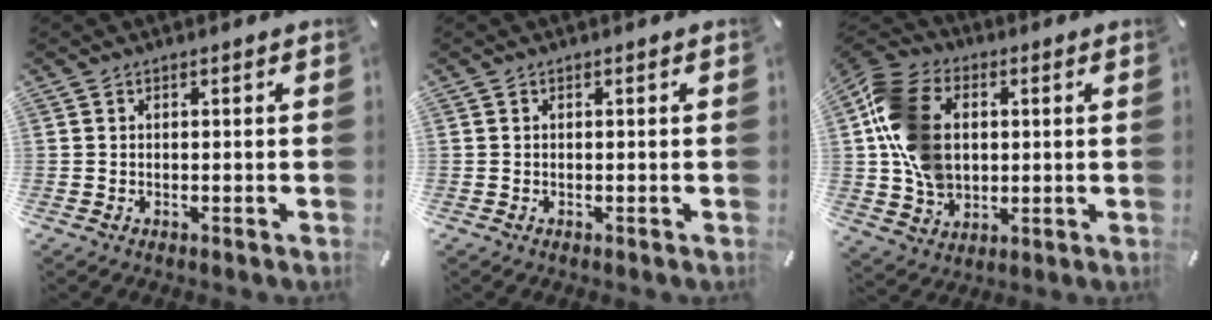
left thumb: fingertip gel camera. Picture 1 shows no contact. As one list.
[{"total": 0.0}, {"total": 15.7, "force": [1.5, 12.3, 9.8], "torque": [-0.219, 0.015, 0.030]}]